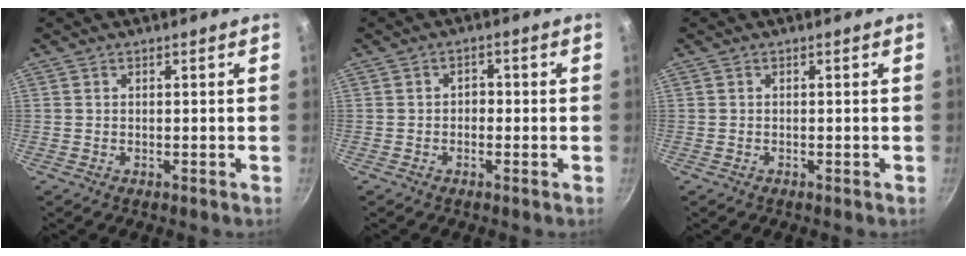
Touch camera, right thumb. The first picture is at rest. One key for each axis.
{"total": 1.9, "fx": -0.4, "fy": 1.5, "fz": 1.2, "tx": 0.000, "ty": 0.008, "tz": -0.014}
{"total": 0.0}